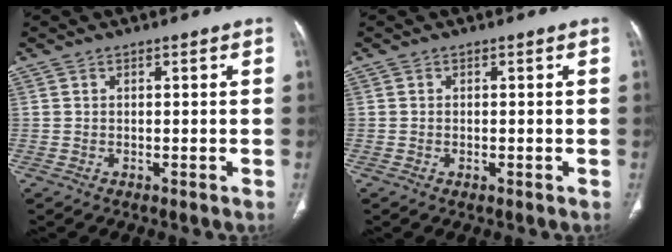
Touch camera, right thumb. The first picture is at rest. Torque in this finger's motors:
{"motor_torque": [-0.42, -0.17, -0.43, 0.08, -0.05]}